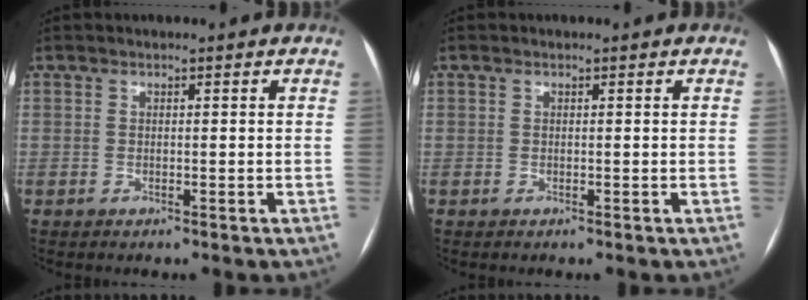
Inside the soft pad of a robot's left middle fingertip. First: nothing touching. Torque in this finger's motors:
{"motor_torque": [0.33, -0.25, 0.01, 0.00]}